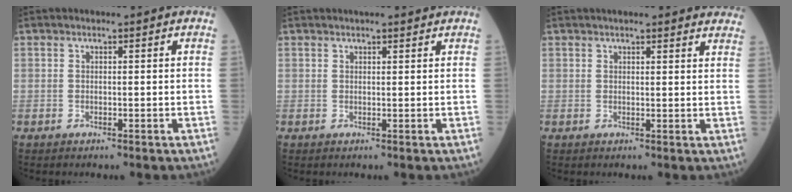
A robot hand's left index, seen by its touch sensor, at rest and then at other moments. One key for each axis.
{"total": 3.3, "fx": 2.8, "fy": 0.6, "fz": 1.5, "tx": -0.017, "ty": 0.021, "tz": 0.038}
{"total": 12.8, "fx": 11.6, "fy": 2.1, "fz": 4.9, "tx": -0.041, "ty": 0.021, "tz": 0.123}